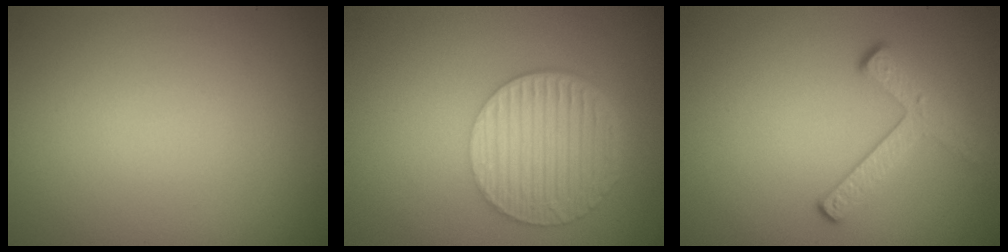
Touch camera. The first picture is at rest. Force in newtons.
{"total": 6.5, "press": 4.5, "slide": 4.7}
{"total": 2.9, "press": 2.3, "slide": 1.7}